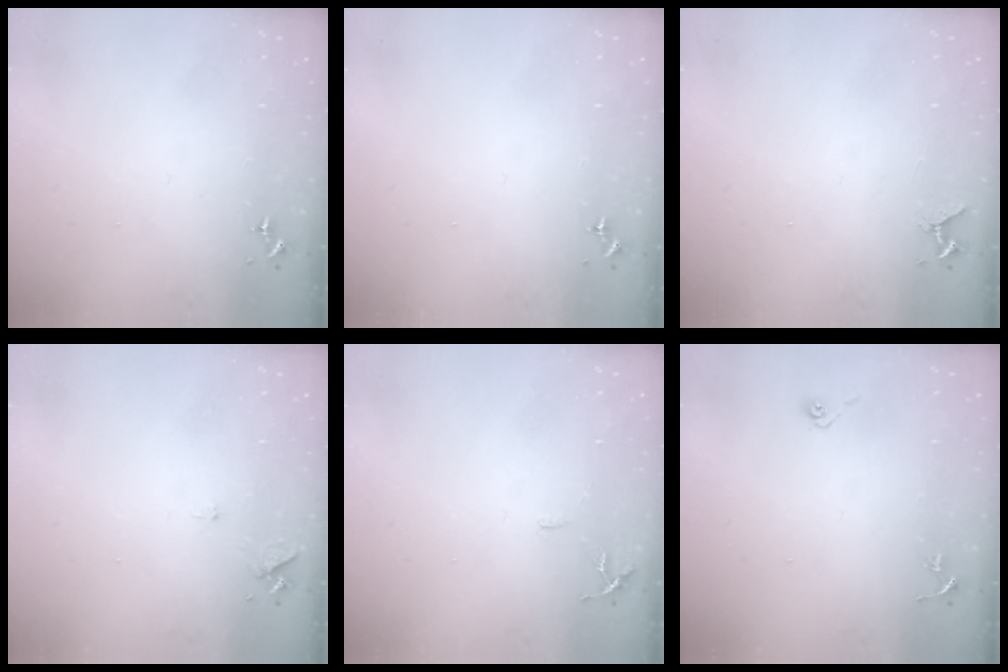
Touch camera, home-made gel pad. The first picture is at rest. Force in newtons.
{"total": 0.0}
{"total": 4.2, "press": 4.2, "slide": 0.4}
{"total": 6.1, "press": 6.0, "slide": 0.8}
{"total": 6.0, "press": 5.9, "slide": 0.7}
{"total": 3.7, "press": 3.2, "slide": 1.9}